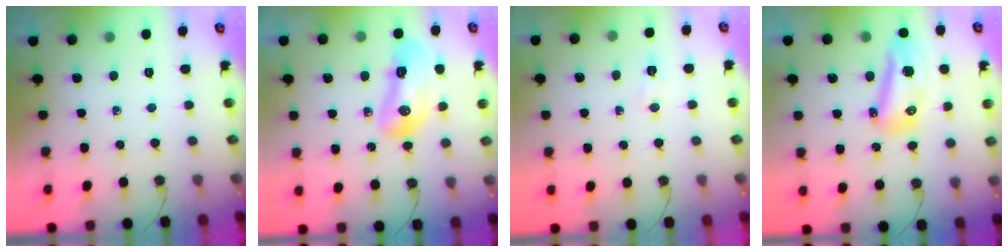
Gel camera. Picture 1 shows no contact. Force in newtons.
{"total": 11.8, "press": 11.7, "slide": 1.2}
{"total": 5.1, "press": 4.4, "slide": 2.5}
{"total": 26.9, "press": 15.3, "slide": 22.2}